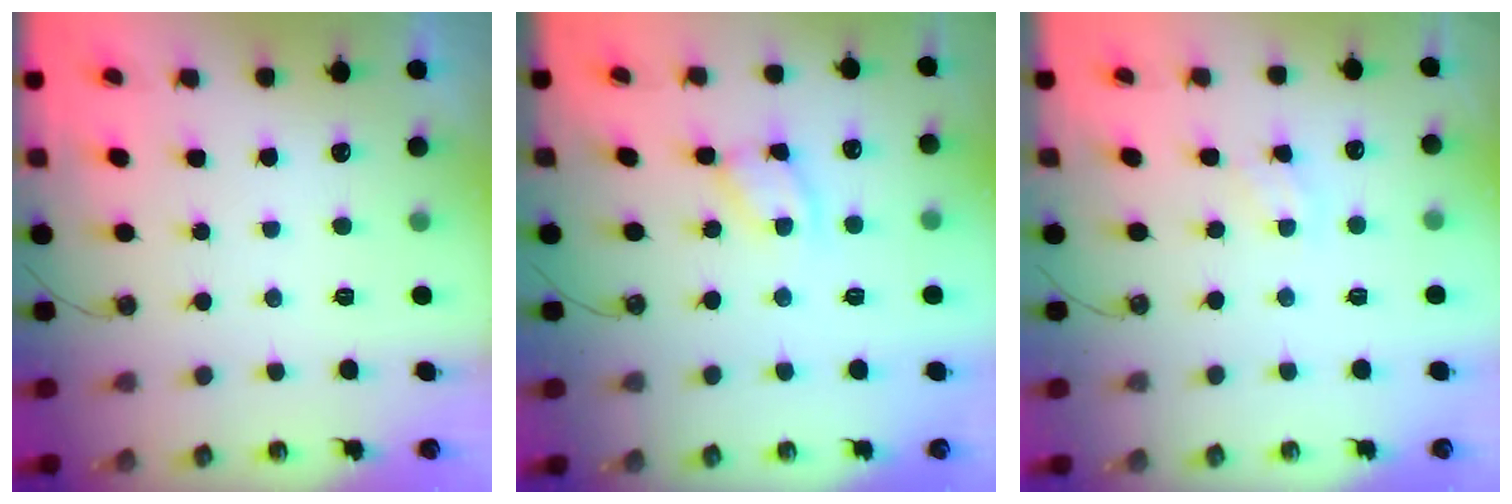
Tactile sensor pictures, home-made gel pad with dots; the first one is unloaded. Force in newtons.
{"total": 7.0, "press": 7.0, "slide": 0.4}
{"total": 2.4, "press": 2.3, "slide": 0.4}